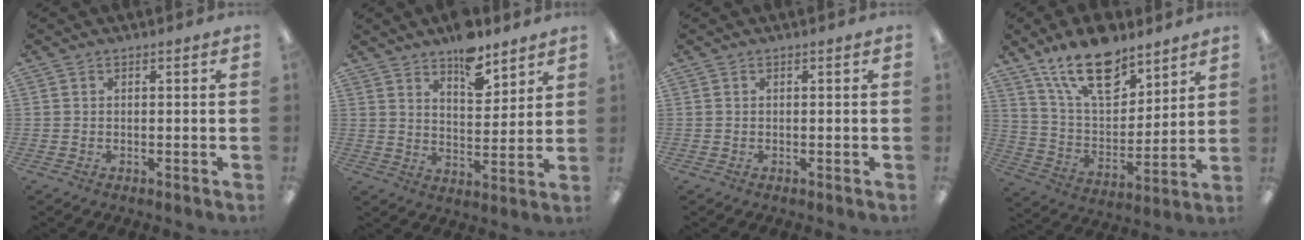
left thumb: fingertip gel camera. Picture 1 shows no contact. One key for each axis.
{"total": 9.4, "fx": 7.5, "fy": 4.1, "fz": 4.0, "tx": -0.047, "ty": -0.048, "tz": 0.130}
{"total": 0.0}
{"total": 18.9, "fx": 13.3, "fy": 8.8, "fz": 10.2, "tx": -0.178, "ty": -0.070, "tz": 0.234}